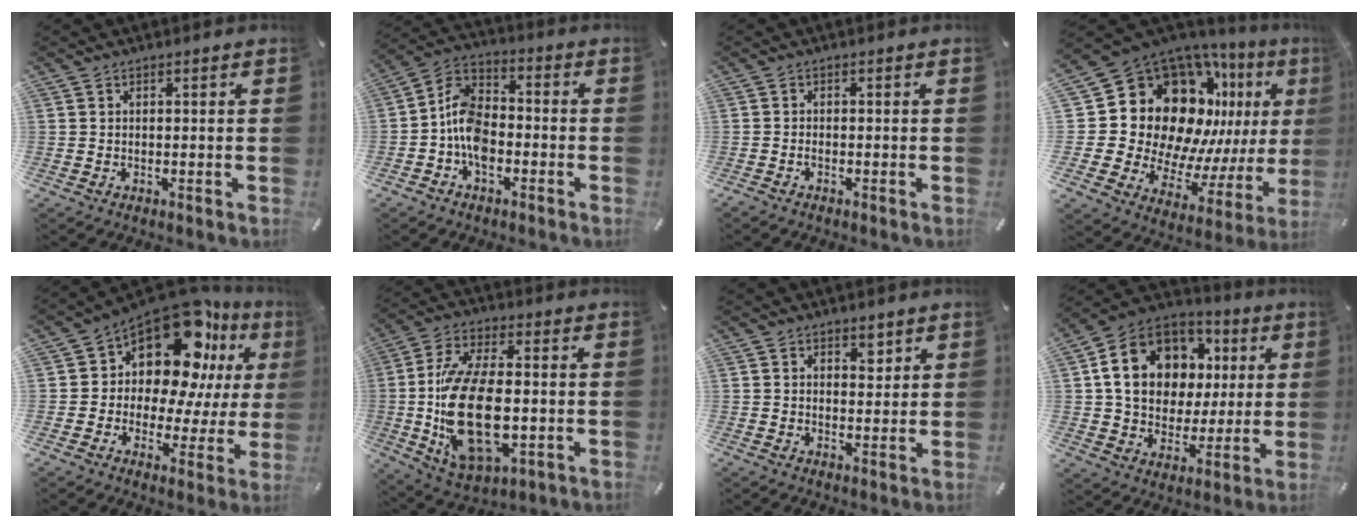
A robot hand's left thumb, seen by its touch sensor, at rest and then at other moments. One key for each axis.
{"total": 9.5, "fx": -3.8, "fy": 6.3, "fz": 5.9, "tx": -0.132, "ty": 0.016, "tz": -0.074}
{"total": 1.1, "fx": -0.7, "fy": 0.5, "fz": 0.7, "tx": -0.015, "ty": 0.000, "tz": -0.014}
{"total": 20.5, "fx": 7.6, "fy": 15.5, "fz": 11.1, "tx": -0.172, "ty": -0.106, "tz": 0.177}
{"total": 15.0, "fx": 9.4, "fy": 8.3, "fz": 8.2, "tx": -0.150, "ty": -0.094, "tz": 0.162}
{"total": 22.4, "fx": -2.2, "fy": 12.1, "fz": 18.7, "tx": -0.380, "ty": -0.014, "tz": -0.026}
{"total": 3.1, "fx": 1.9, "fy": 2.2, "fz": 1.2, "tx": 0.012, "ty": -0.016, "tz": 0.025}
{"total": 16.2, "fx": 3.0, "fy": 13.7, "fz": 8.0, "tx": -0.144, "ty": -0.003, "tz": 0.062}